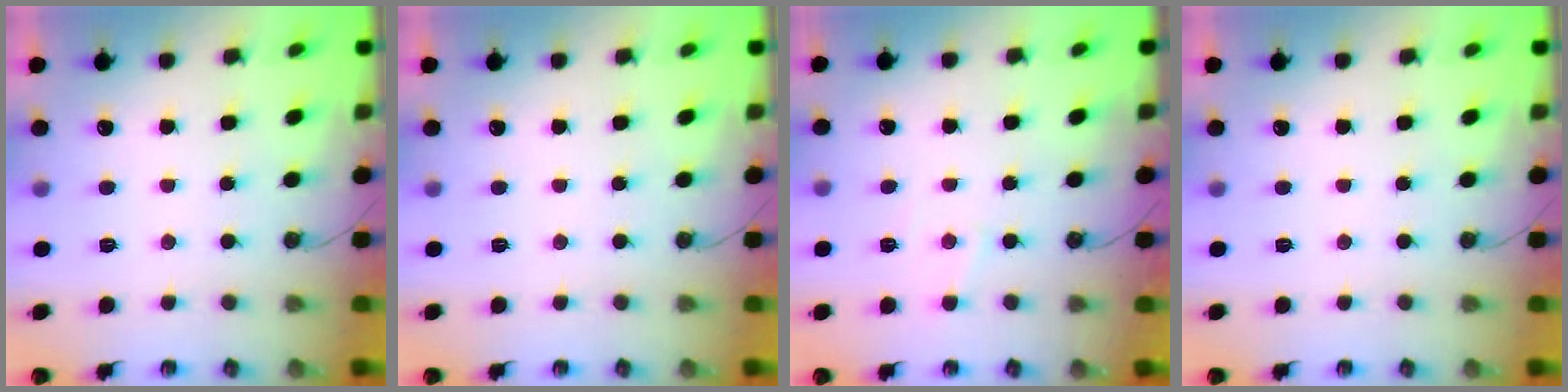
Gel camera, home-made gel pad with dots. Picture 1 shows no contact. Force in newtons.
{"total": 0.0}
{"total": 4.6, "press": 4.5, "slide": 0.7}
{"total": 0.0}